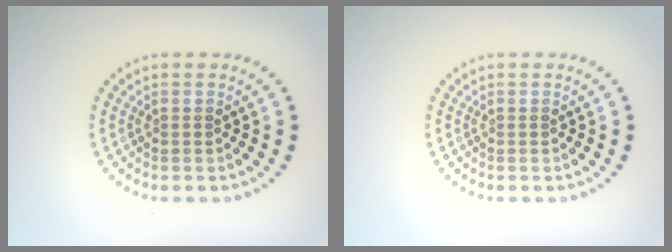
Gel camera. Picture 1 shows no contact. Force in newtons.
{"total": 0.0}